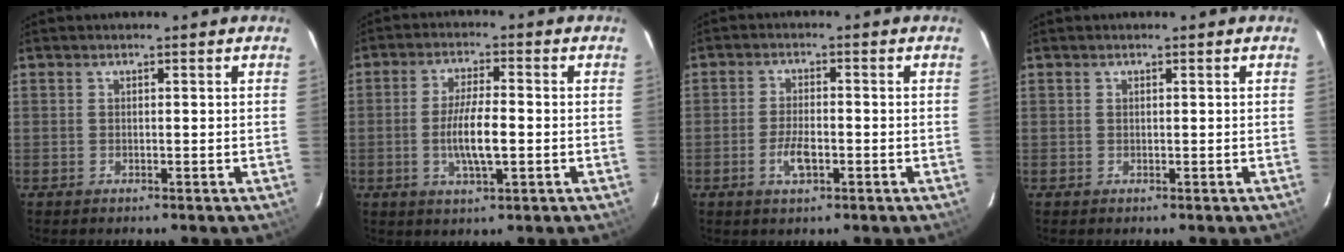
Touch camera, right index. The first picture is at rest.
{"total": 7.6, "force": [-1.4, 1.7, 7.2], "torque": [-0.138, -0.002, -0.026]}
{"total": 4.7, "force": [-1.8, 1.9, 3.8], "torque": [-0.080, -0.001, -0.031]}
{"total": 0.0}